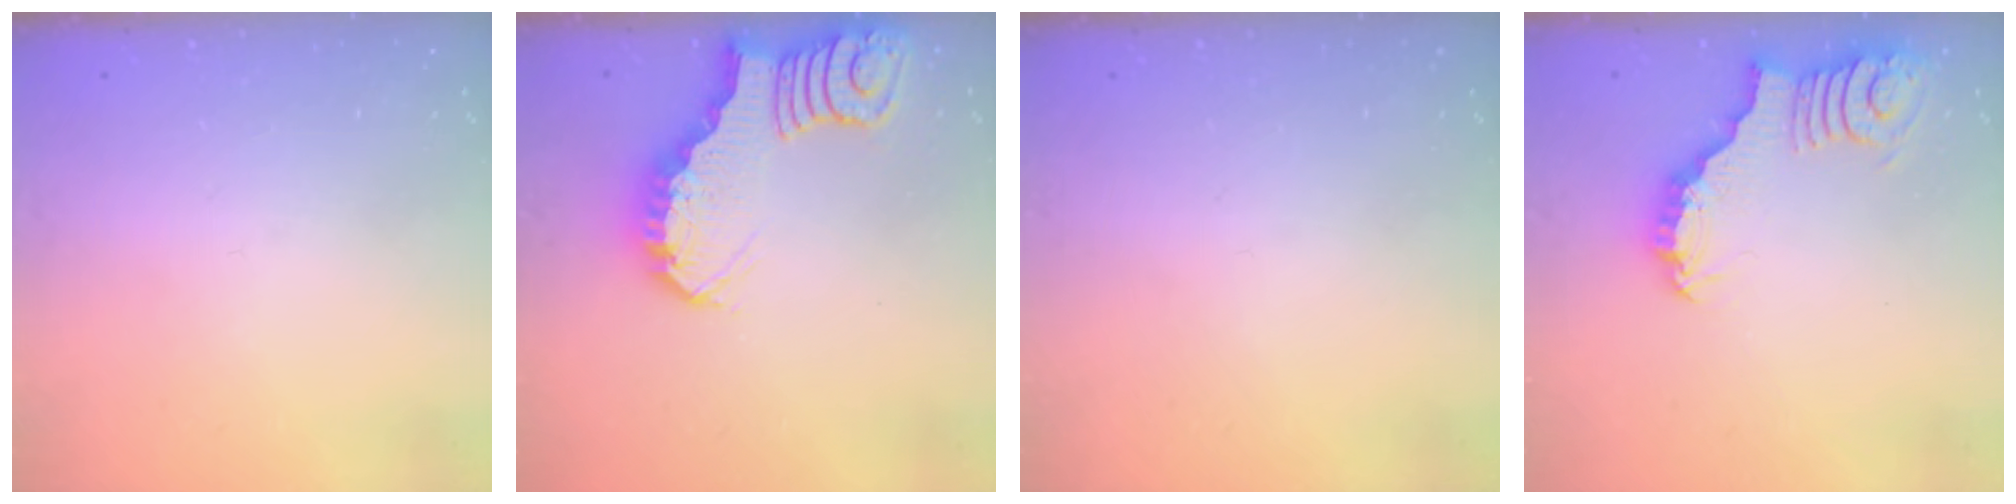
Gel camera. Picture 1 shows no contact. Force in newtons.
{"total": 2.9, "press": 2.8, "slide": 0.4}
{"total": 0.0}
{"total": 3.2, "press": 3.2, "slide": 0.1}